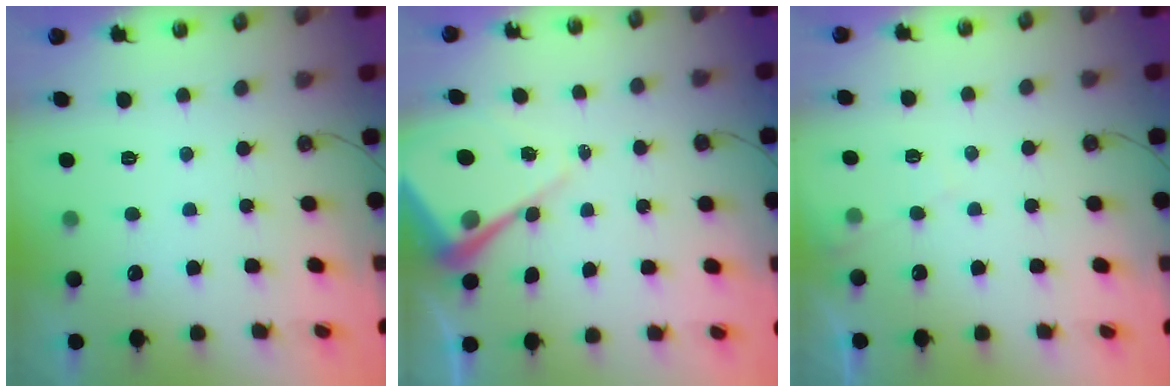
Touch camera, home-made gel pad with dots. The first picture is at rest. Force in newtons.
{"total": 9.5, "press": 9.5, "slide": 1.0}
{"total": 6.7, "press": 6.7, "slide": 0.9}